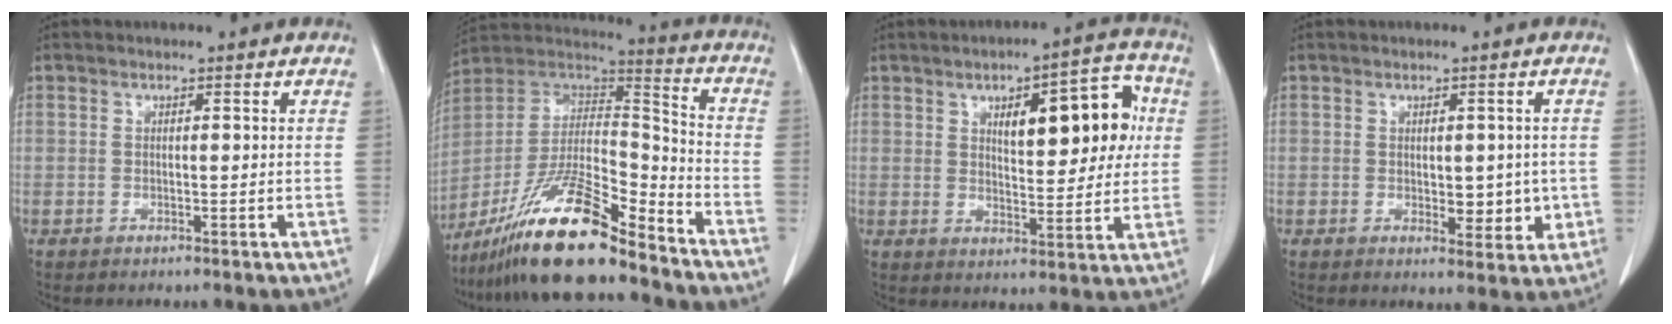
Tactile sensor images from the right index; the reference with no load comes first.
{"total": 19.0, "force": [-14.2, 2.5, 12.4], "torque": [-0.252, -0.005, -0.260]}
{"total": 12.1, "force": [3.2, 4.3, 10.8], "torque": [-0.142, 0.026, 0.047]}
{"total": 4.8, "force": [-0.4, 2.6, 4.0], "torque": [-0.041, -0.004, 0.003]}